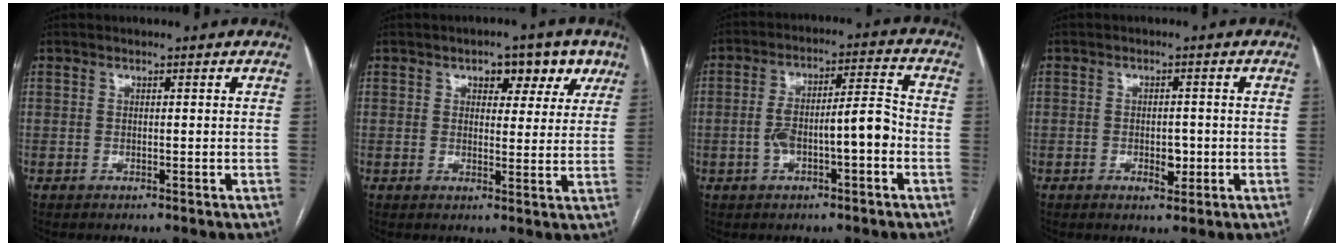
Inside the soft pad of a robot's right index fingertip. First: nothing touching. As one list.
[{"total": 6.8, "force": [3.7, 3.9, 4.2], "torque": [-0.033, 0.014, 0.044]}, {"total": 9.2, "force": [-2.2, 2.2, 8.7], "torque": [-0.156, 0.034, -0.031]}, {"total": 2.8, "force": [-0.7, 1.5, 2.2], "torque": [-0.031, 0.004, -0.003]}]